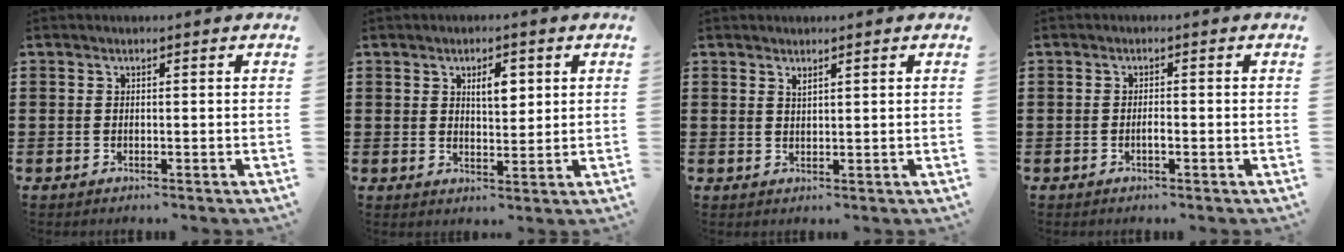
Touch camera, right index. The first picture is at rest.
{"total": 4.0, "force": [1.5, 1.8, 3.2], "torque": [-0.046, -0.001, 0.020]}
{"total": 1.3, "force": [1.1, 0.1, 0.7], "torque": [-0.014, 0.001, 0.020]}
{"total": 1.2, "force": [-0.5, 0.2, 1.1], "torque": [-0.021, -0.002, -0.008]}